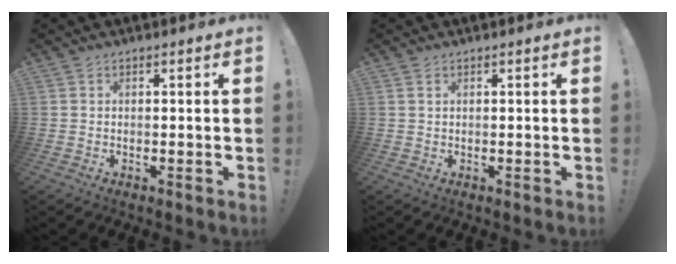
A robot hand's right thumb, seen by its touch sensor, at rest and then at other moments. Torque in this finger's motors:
{"motor_torque": [-0.10, -0.17, -0.19, 0.36, -0.07]}